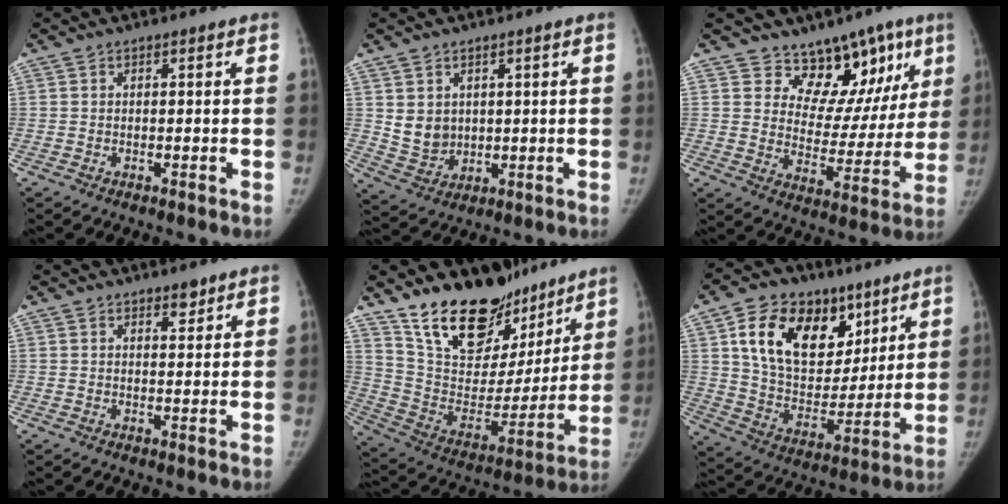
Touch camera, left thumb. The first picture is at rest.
{"total": 5.7, "force": [1.7, 4.8, 2.7], "torque": [-0.032, -0.020, 0.050]}
{"total": 14.5, "force": [10.0, 8.9, 5.7], "torque": [-0.005, -0.057, 0.146]}
{"total": 2.1, "force": [1.6, 1.0, 1.0], "torque": [-0.003, -0.010, 0.023]}
{"total": 24.4, "force": [18.4, 12.1, 10.5], "torque": [-0.126, -0.096, 0.310]}
{"total": 21.6, "force": [10.0, 14.3, 12.6], "torque": [-0.176, -0.034, 0.177]}